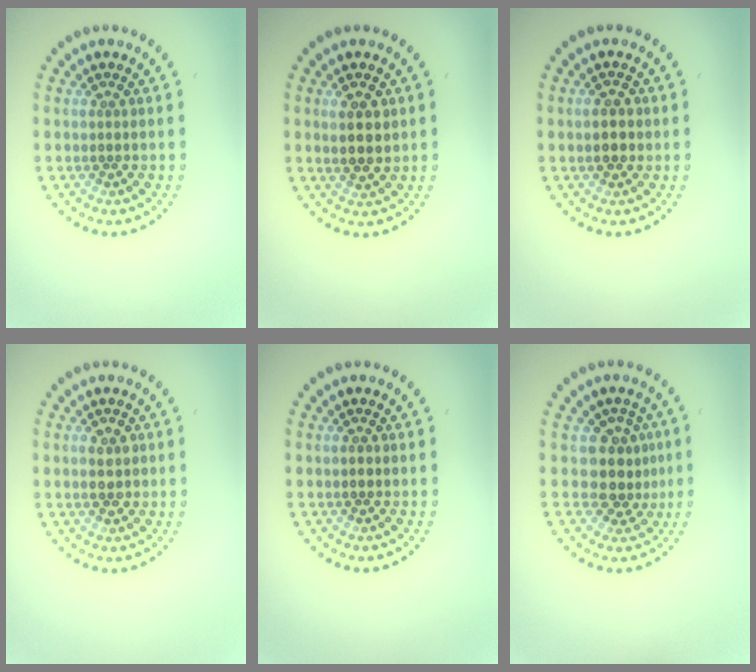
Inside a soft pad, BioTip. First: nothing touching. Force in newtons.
{"total": 2.8, "press": 2.7, "slide": 0.7}
{"total": 1.7, "press": 1.7, "slide": 0.1}
{"total": 2.0, "press": 1.9, "slide": 0.3}
{"total": 0.9, "press": 0.9, "slide": 0.1}
{"total": 3.4, "press": 2.5, "slide": 2.3}